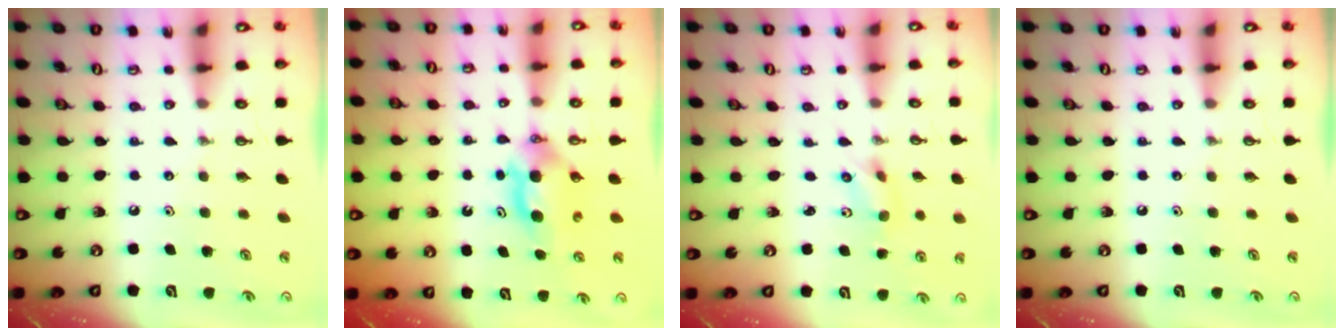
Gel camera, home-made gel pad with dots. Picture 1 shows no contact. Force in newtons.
{"total": 6.8, "press": 5.9, "slide": 3.2}
{"total": 2.9, "press": 1.1, "slide": 2.7}
{"total": 0.0}